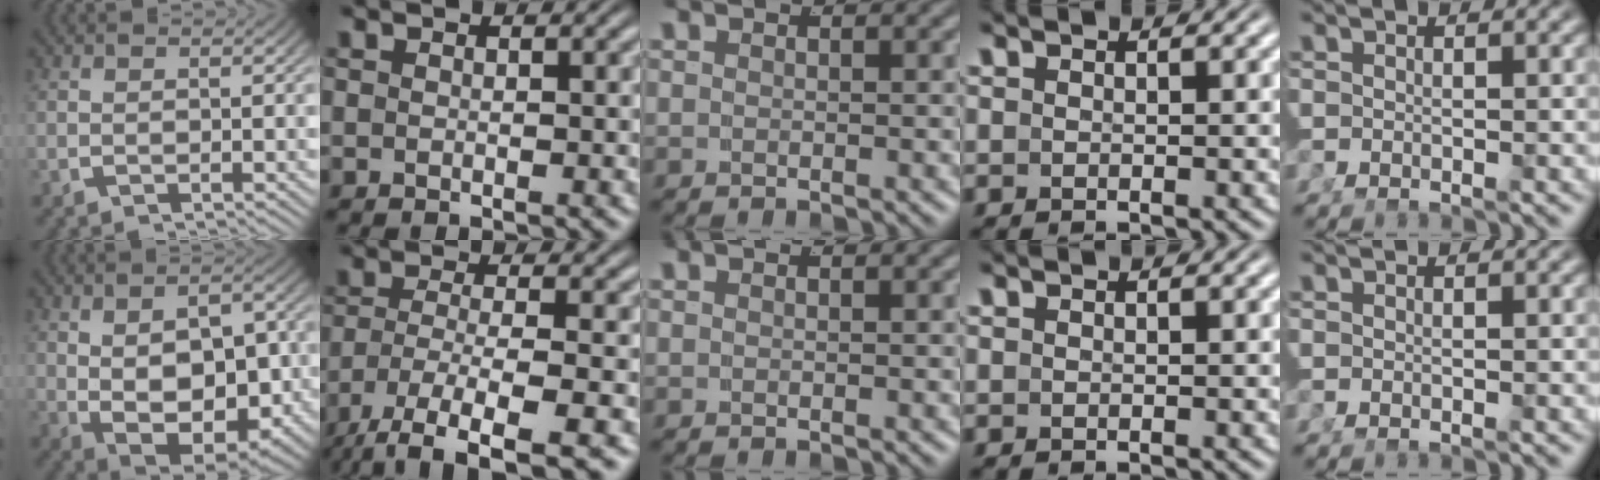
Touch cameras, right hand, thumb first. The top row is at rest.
{"thumb": {"total": 11.3, "force": [-1.9, 7.3, 8.5], "torque": [-0.172, -0.060, 0.000]}, "index": {"total": 9.6, "force": [-7.1, 3.1, 5.6], "torque": [-0.105, -0.048, -0.082]}}